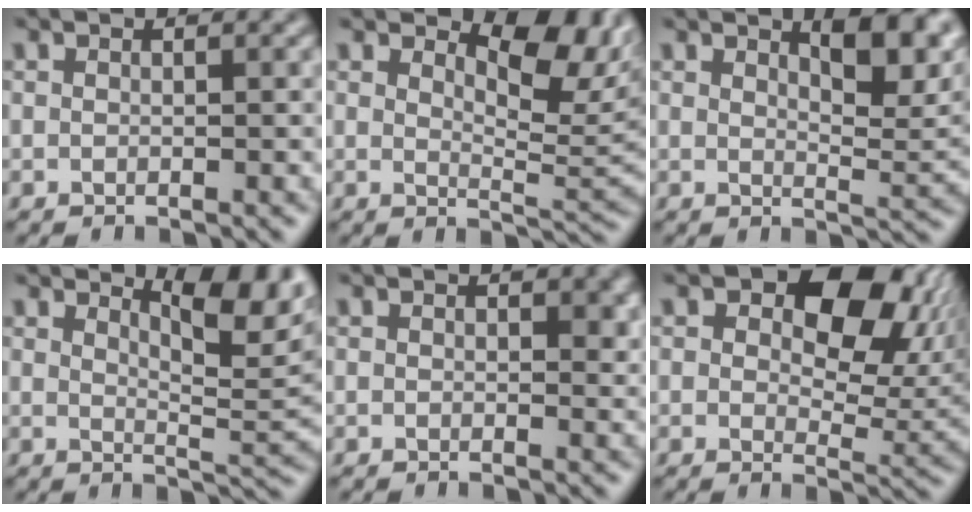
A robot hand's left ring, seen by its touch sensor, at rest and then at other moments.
{"total": 6.0, "force": [3.3, 2.6, 4.3], "torque": [-0.055, -0.006, 0.043]}
{"total": 6.8, "force": [3.5, 2.4, 5.4], "torque": [-0.067, 0.001, 0.055]}
{"total": 5.8, "force": [3.4, 1.7, 4.4], "torque": [-0.059, -0.003, 0.053]}
{"total": 1.8, "force": [0.7, 1.0, 1.4], "torque": [-0.015, -0.001, 0.014]}
{"total": 11.6, "force": [4.9, 6.7, 8.1], "torque": [-0.108, 0.002, 0.079]}